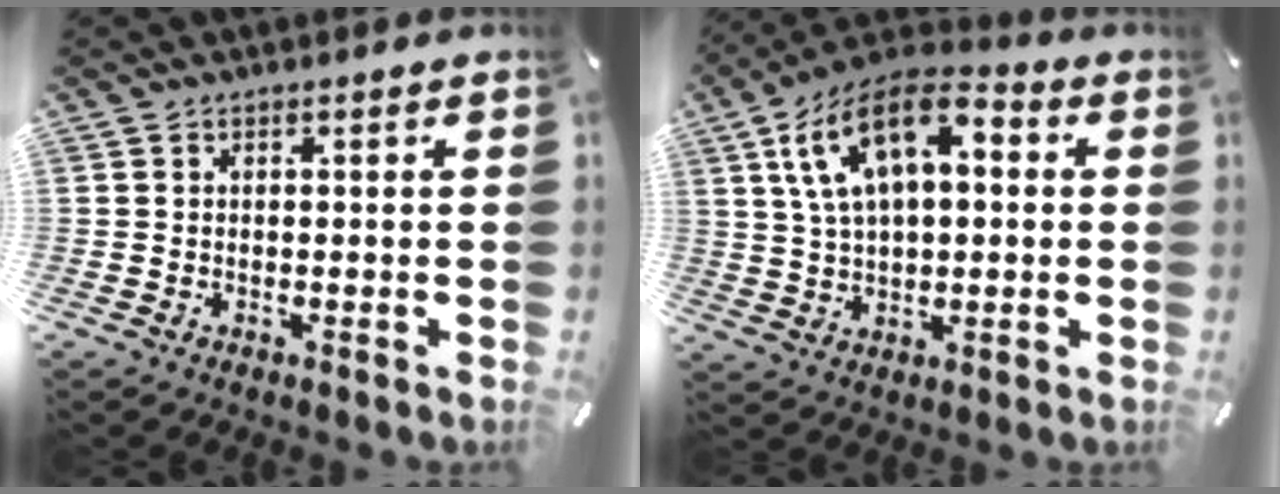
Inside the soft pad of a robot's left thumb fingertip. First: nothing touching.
{"total": 14.7, "force": [5.1, 8.7, 10.7], "torque": [-0.221, -0.003, 0.090]}